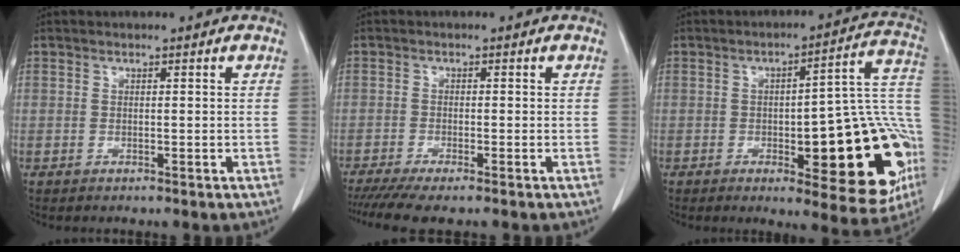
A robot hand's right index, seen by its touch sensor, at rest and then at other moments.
{"total": 5.4, "force": [-4.3, 0.2, 3.3], "torque": [-0.052, -0.013, -0.073]}
{"total": 22.6, "force": [-5.4, 5.9, 21.2], "torque": [-0.188, 0.027, -0.051]}